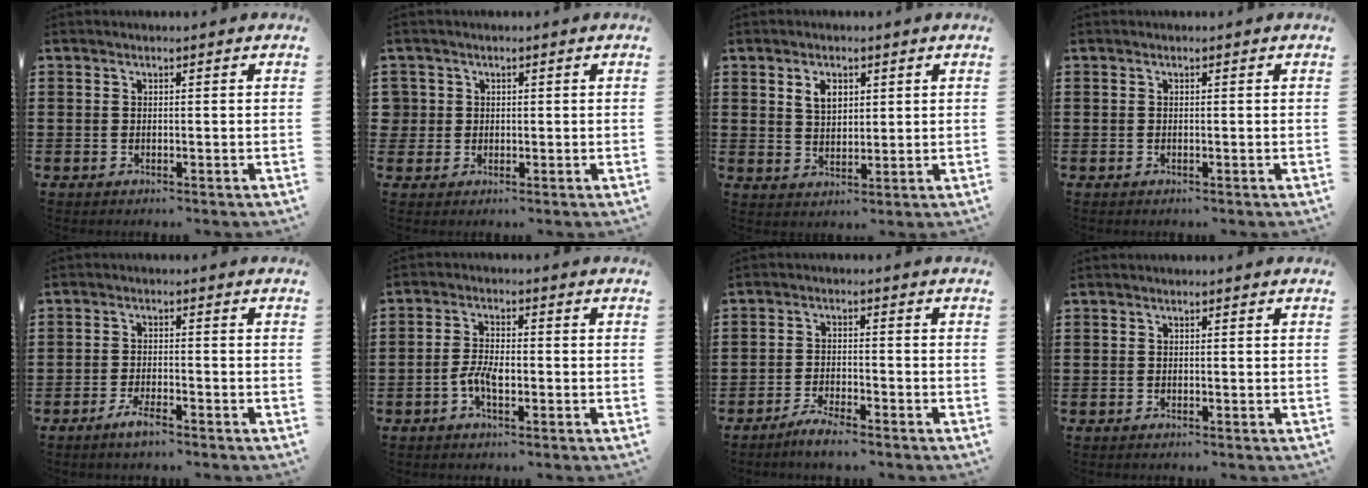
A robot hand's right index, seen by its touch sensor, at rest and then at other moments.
{"total": 2.1, "force": [0.3, 2.0, 0.2], "torque": [-0.013, 0.011, 0.003]}
{"total": 3.5, "force": [1.7, 2.3, 2.1], "torque": [-0.049, 0.010, 0.030]}
{"total": 0.0}
{"total": 2.9, "force": [-2.2, 0.5, 1.8], "torque": [-0.036, 0.002, -0.042]}
{"total": 4.0, "force": [-1.5, 1.7, 3.3], "torque": [-0.078, 0.000, -0.032]}
{"total": 3.2, "force": [-3.0, 0.1, 0.9], "torque": [-0.024, 0.003, -0.063]}
{"total": 0.0}